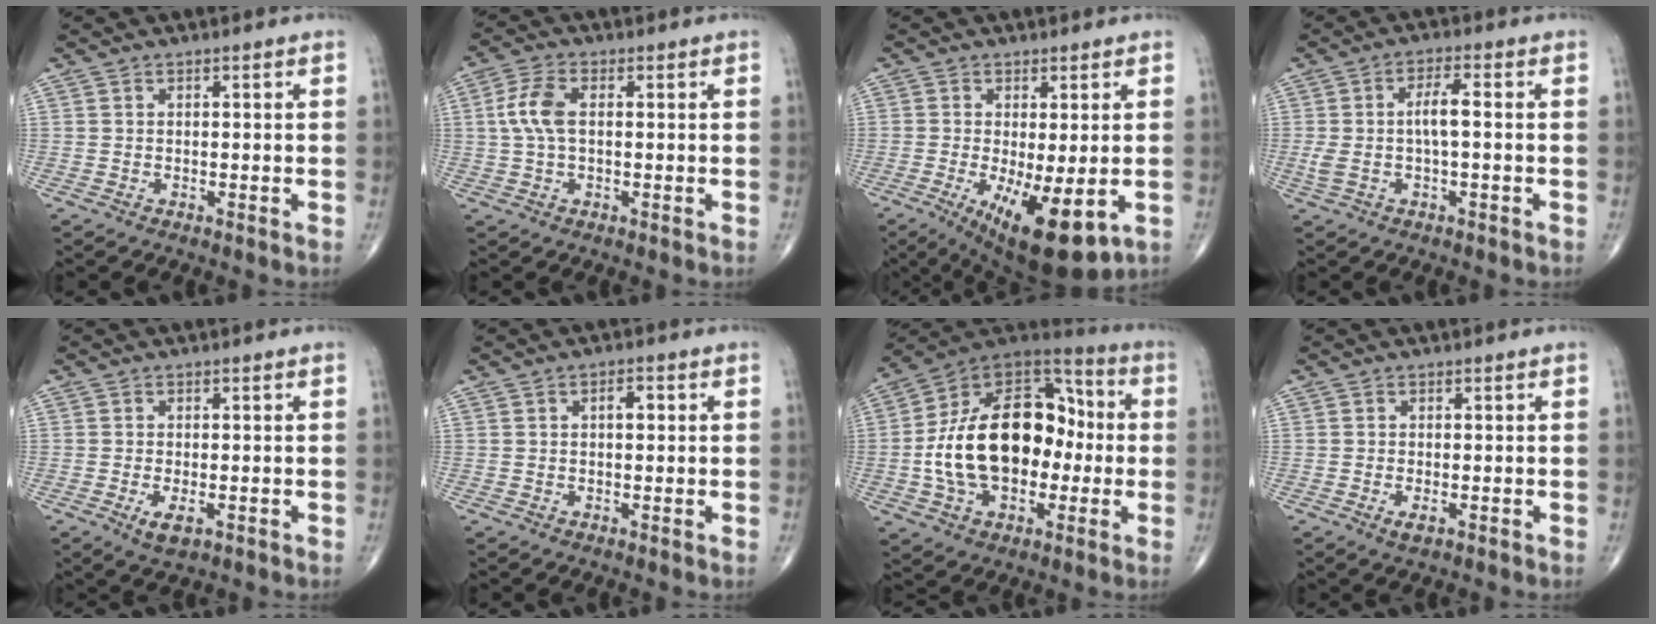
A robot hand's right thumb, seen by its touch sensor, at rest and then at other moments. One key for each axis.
{"total": 6.0, "fx": 0.6, "fy": 3.0, "fz": 5.1, "tx": -0.124, "ty": 0.016, "tz": 0.008}
{"total": 12.7, "fx": -3.6, "fy": 4.2, "fz": 11.4, "tx": -0.180, "ty": -0.025, "tz": -0.040}
{"total": 5.7, "fx": -0.1, "fy": 1.4, "fz": 5.6, "tx": -0.130, "ty": 0.018, "tz": -0.003}
{"total": 3.4, "fx": -1.3, "fy": 1.4, "fz": 2.8, "tx": -0.050, "ty": -0.007, "tz": -0.019}
{"total": 2.3, "fx": 0.5, "fy": 1.1, "fz": 1.9, "tx": -0.025, "ty": 0.005, "tz": 0.003}
{"total": 24.2, "fx": -1.7, "fy": 15.4, "fz": 18.6, "tx": -0.301, "ty": 0.038, "tz": -0.026}
{"total": 1.7, "fx": -0.8, "fy": 0.6, "fz": 1.4, "tx": -0.027, "ty": -0.003, "tz": -0.013}